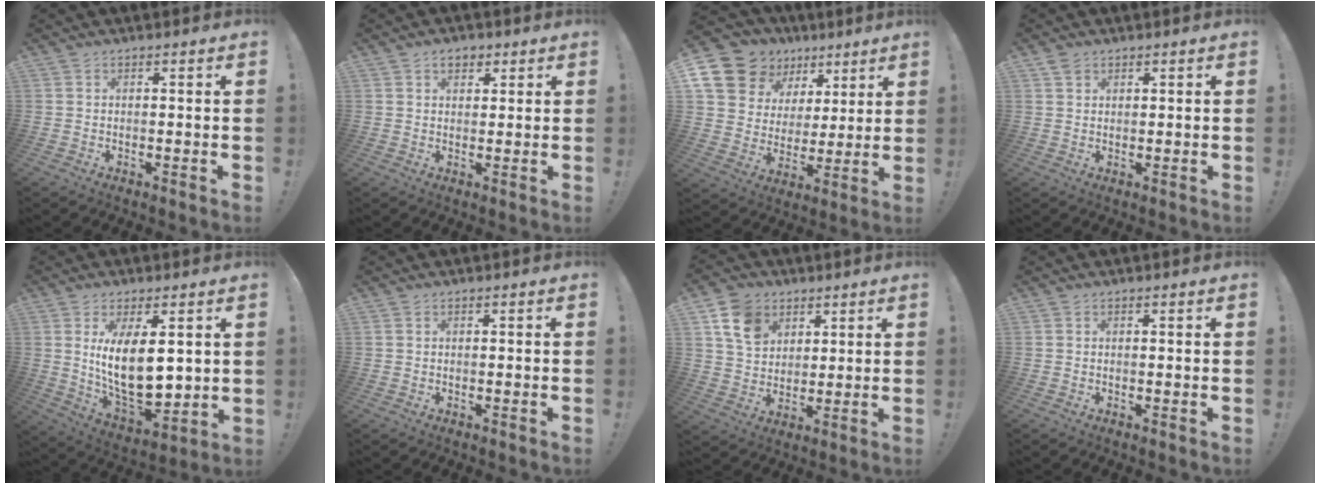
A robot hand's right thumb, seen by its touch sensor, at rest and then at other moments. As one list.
[{"total": 3.6, "force": [1.9, 2.5, 1.8], "torque": [-0.021, -0.001, 0.033]}, {"total": 15.6, "force": [9.2, 11.3, 5.6], "torque": [-0.095, -0.055, 0.189]}, {"total": 2.0, "force": [1.4, 1.2, 0.7], "torque": [-0.001, -0.006, 0.025]}, {"total": 16.2, "force": [3.9, 6.9, 14.2], "torque": [-0.261, -0.043, 0.062]}, {"total": 0.0}, {"total": 11.7, "force": [6.1, 8.6, 5.0], "torque": [-0.078, -0.023, 0.120]}, {"total": 0.6, "force": [0.3, -0.1, 0.5], "torque": [-0.003, -0.003, 0.003]}]